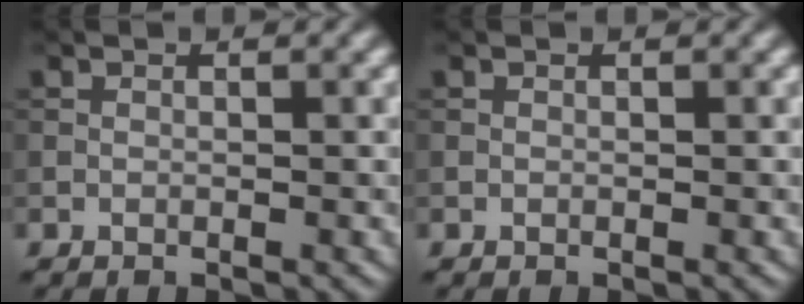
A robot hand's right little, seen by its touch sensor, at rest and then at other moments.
{"total": 0.0}